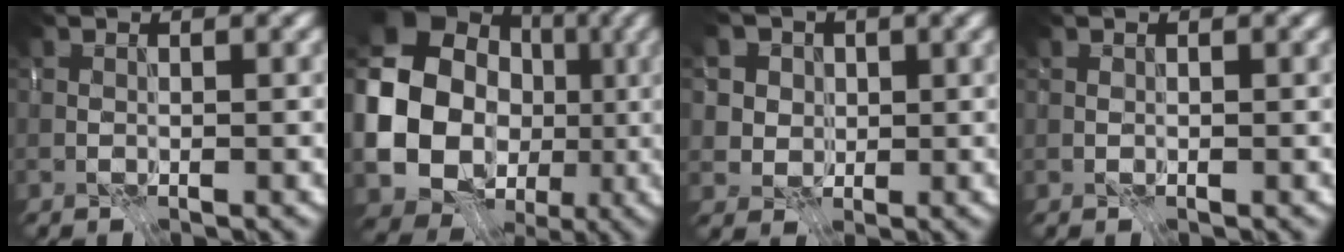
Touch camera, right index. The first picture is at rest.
{"total": 17.0, "force": [-1.3, 15.3, 7.2], "torque": [-0.151, -0.016, -0.042]}
{"total": 6.2, "force": [2.8, 5.0, 2.4], "torque": [-0.044, 0.009, 0.034]}
{"total": 0.0}